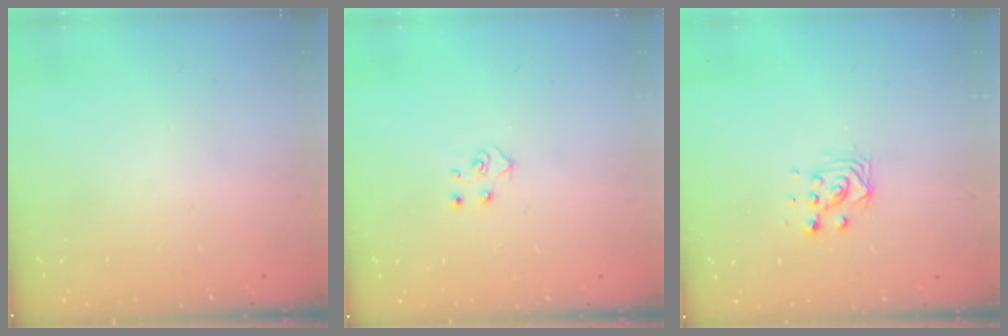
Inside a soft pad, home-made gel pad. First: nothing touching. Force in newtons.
{"total": 3.9, "press": 3.9, "slide": 0.4}
{"total": 5.0, "press": 5.0, "slide": 0.3}